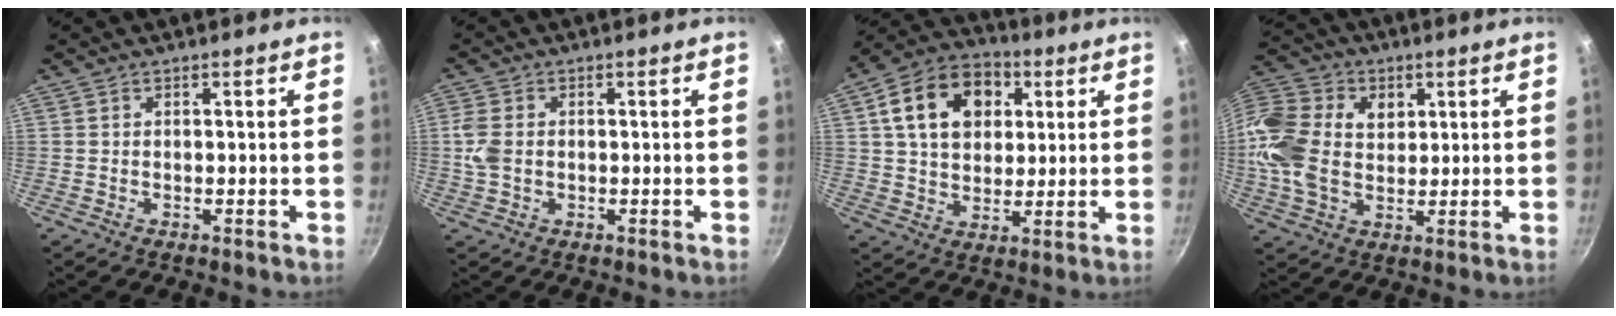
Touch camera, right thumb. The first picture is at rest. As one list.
[{"total": 4.3, "force": [0.0, 3.1, 3.1], "torque": [-0.070, 0.004, -0.001]}, {"total": 16.4, "force": [4.8, 12.0, 10.2], "torque": [-0.146, 0.012, 0.069]}, {"total": 18.9, "force": [3.0, 14.3, 12.0], "torque": [-0.258, 0.019, 0.043]}]